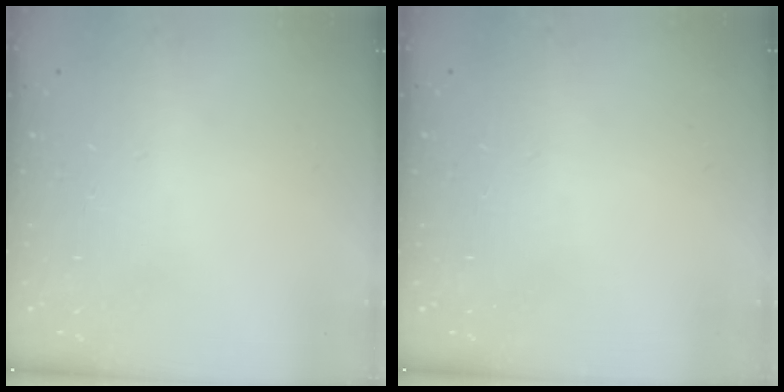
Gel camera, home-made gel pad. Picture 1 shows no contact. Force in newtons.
{"total": 0.0}